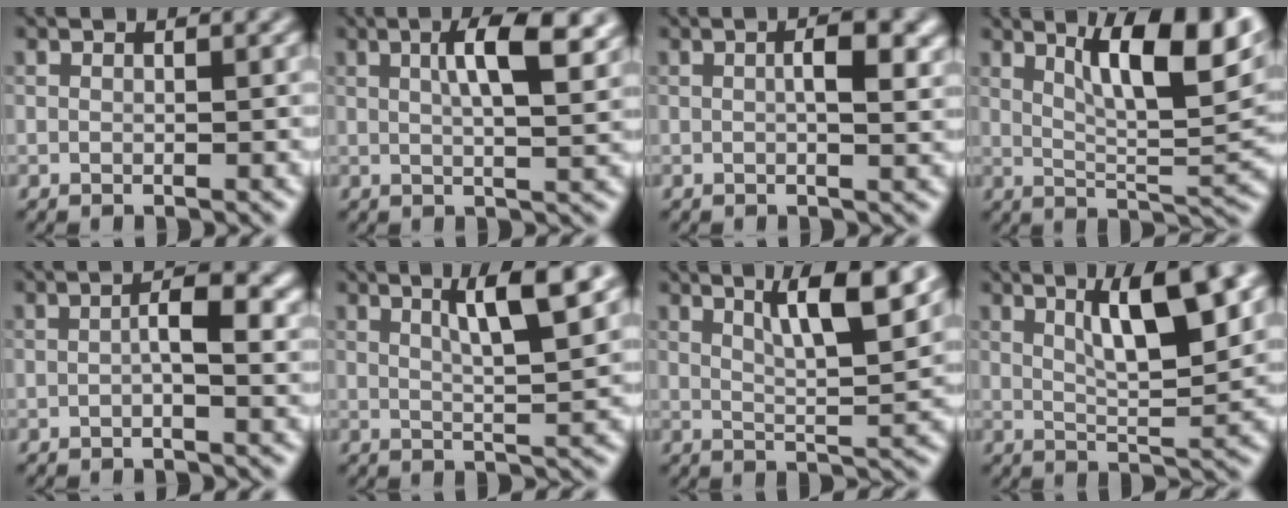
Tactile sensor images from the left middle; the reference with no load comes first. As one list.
[{"total": 6.8, "force": [2.2, 2.0, 6.1], "torque": [-0.084, 0.009, 0.032]}, {"total": 3.8, "force": [0.6, 1.2, 3.5], "torque": [-0.056, 0.003, 0.008]}, {"total": 9.6, "force": [4.7, 2.4, 8.0], "torque": [-0.119, 0.002, 0.078]}, {"total": 3.2, "force": [-0.1, 1.0, 3.0], "torque": [-0.055, 0.001, -0.004]}, {"total": 5.7, "force": [2.6, 0.9, 4.9], "torque": [-0.072, 0.003, 0.043]}, {"total": 6.9, "force": [3.6, 1.3, 5.7], "torque": [-0.081, 0.006, 0.058]}, {"total": 7.1, "force": [2.9, 1.7, 6.2], "torque": [-0.094, 0.005, 0.048]}]